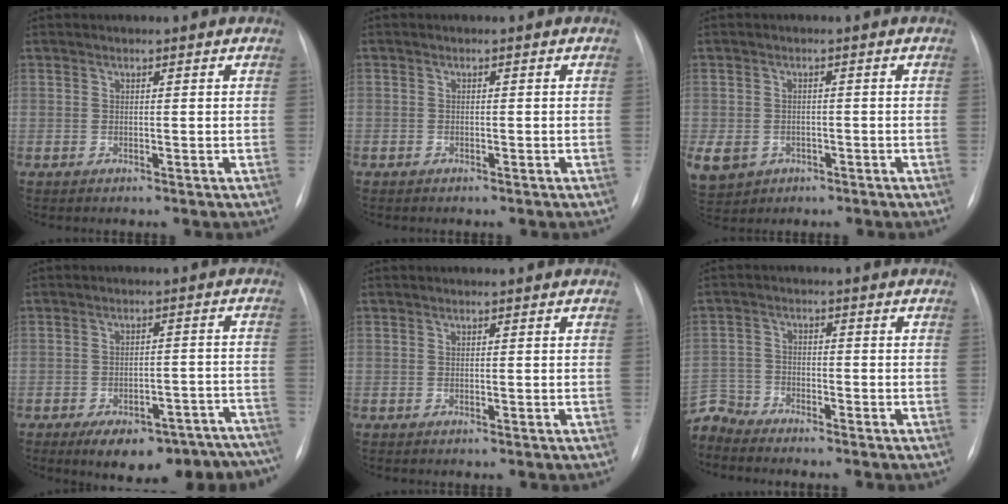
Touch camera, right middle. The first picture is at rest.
{"total": 0.9, "force": [-0.6, 0.7, 0.0], "torque": [-0.010, 0.004, -0.010]}
{"total": 13.8, "force": [-5.7, 11.4, 5.3], "torque": [-0.175, -0.001, -0.075]}
{"total": 18.6, "force": [-15.0, 7.5, 8.2], "torque": [-0.061, 0.040, -0.179]}
{"total": 0.0}
{"total": 5.4, "force": [-5.3, 0.7, -0.7], "torque": [0.012, -0.002, -0.107]}